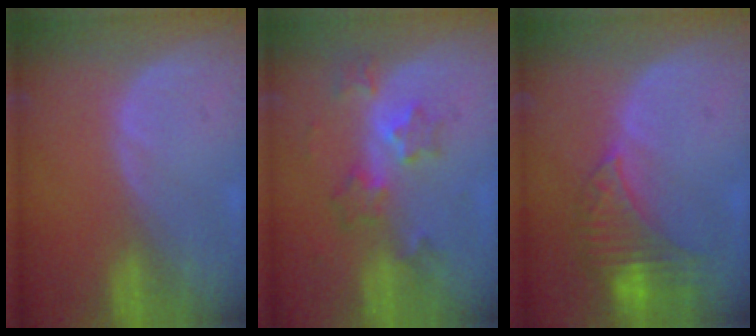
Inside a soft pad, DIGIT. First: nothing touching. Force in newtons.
{"total": 6.1, "press": 5.5, "slide": 2.7}
{"total": 8.0, "press": 7.1, "slide": 3.7}